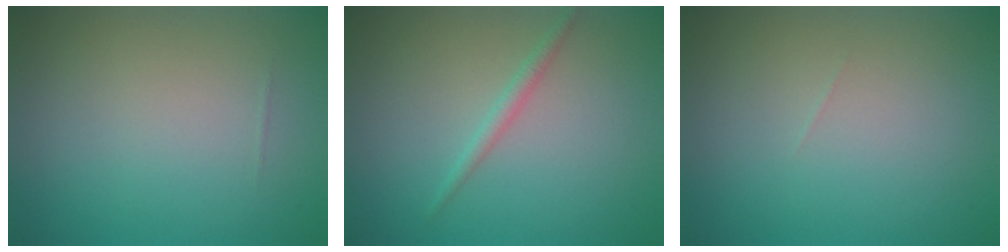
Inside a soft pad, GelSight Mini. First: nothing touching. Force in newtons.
{"total": 1.3, "press": 1.3, "slide": 0.0}
{"total": 0.0}